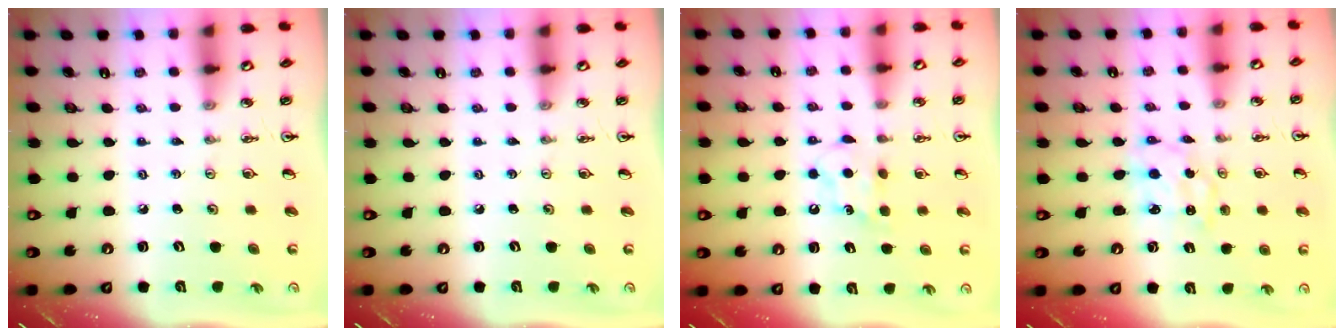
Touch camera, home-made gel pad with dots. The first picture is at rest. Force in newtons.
{"total": 0.0}
{"total": 5.3, "press": 5.1, "slide": 1.4}
{"total": 1.8, "press": 1.8, "slide": 0.1}